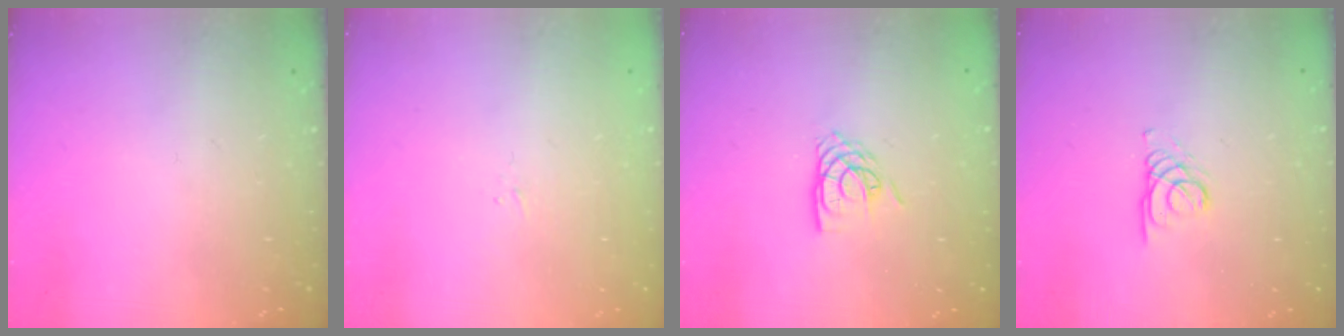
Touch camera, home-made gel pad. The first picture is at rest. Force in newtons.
{"total": 1.6, "press": 1.5, "slide": 0.3}
{"total": 7.4, "press": 7.3, "slide": 0.5}
{"total": 1.7, "press": 1.7, "slide": 0.2}